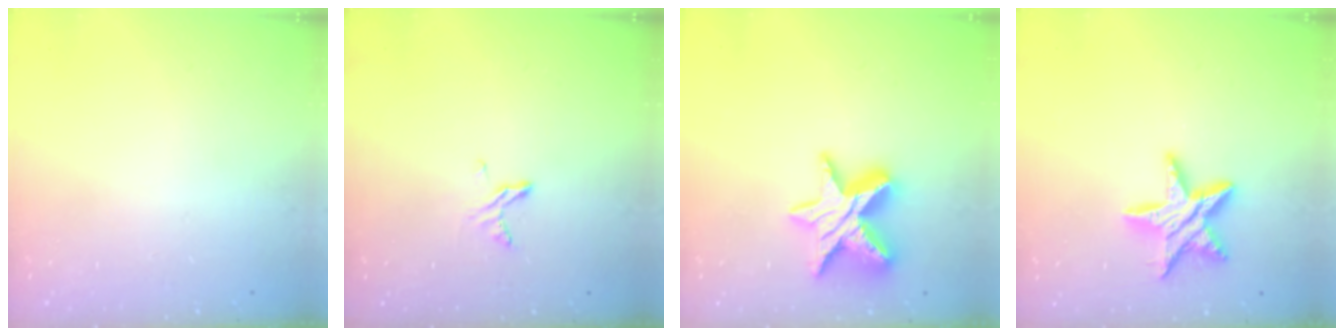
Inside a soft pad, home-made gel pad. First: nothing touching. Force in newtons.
{"total": 5.8, "press": 5.7, "slide": 0.6}
{"total": 14.1, "press": 14.1, "slide": 0.9}
{"total": 12.3, "press": 12.2, "slide": 0.7}